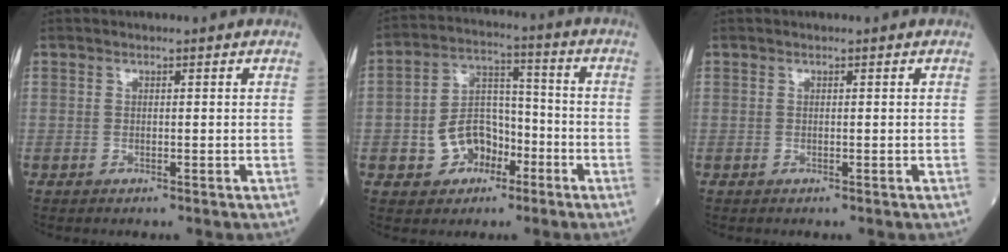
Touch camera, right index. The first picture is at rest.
{"total": 8.7, "force": [-3.5, 6.4, 4.8], "torque": [-0.096, 0.026, -0.055]}
{"total": 0.0}